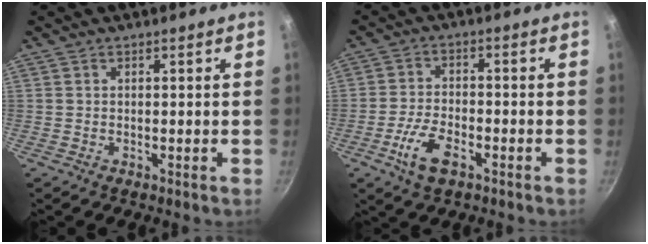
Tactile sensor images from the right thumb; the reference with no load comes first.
{"total": 7.6, "force": [-3.6, 3.6, 5.6], "torque": [-0.112, 0.017, -0.071]}